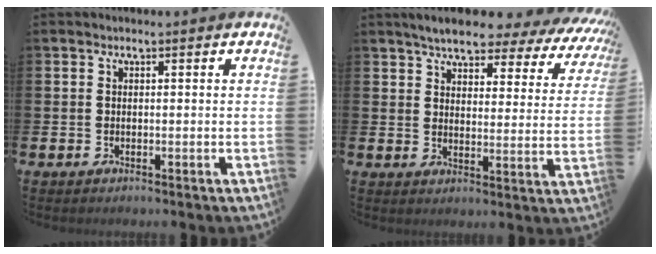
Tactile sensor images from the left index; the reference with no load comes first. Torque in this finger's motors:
{"motor_torque": [1.17, -0.97, 0.59, 0.21]}